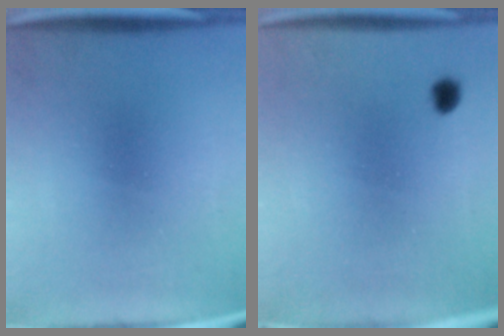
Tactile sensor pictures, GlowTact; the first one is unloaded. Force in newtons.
{"total": 1.8}